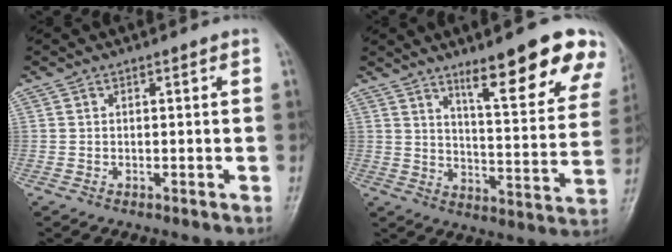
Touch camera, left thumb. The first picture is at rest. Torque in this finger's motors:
{"motor_torque": [0.65, 0.38, 1.53, -1.16, 0.14]}